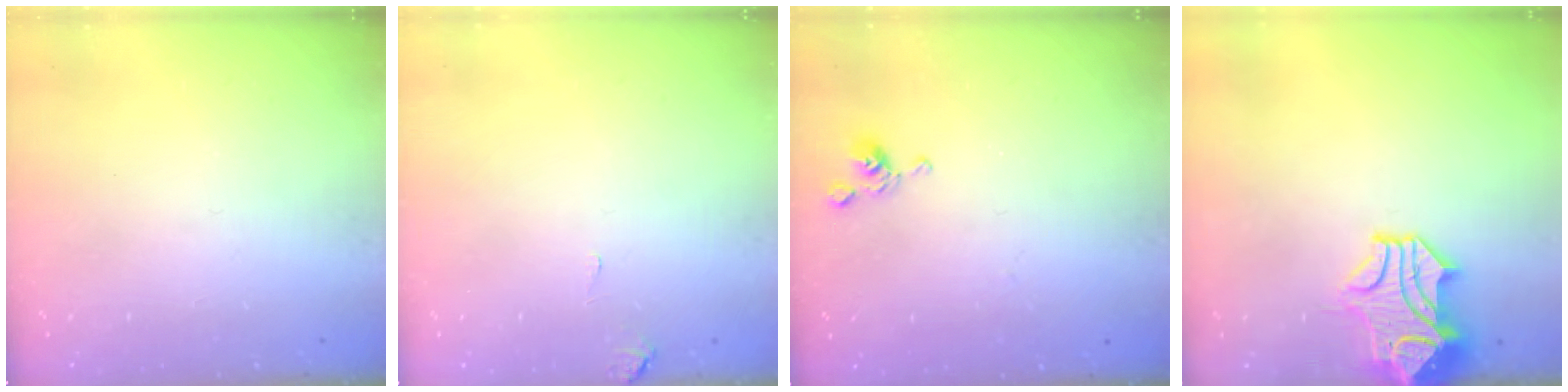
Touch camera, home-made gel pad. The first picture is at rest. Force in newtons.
{"total": 0.5, "press": 0.3, "slide": 0.5}
{"total": 5.6, "press": 5.6, "slide": 0.2}
{"total": 1.0, "press": 0.3, "slide": 1.0}